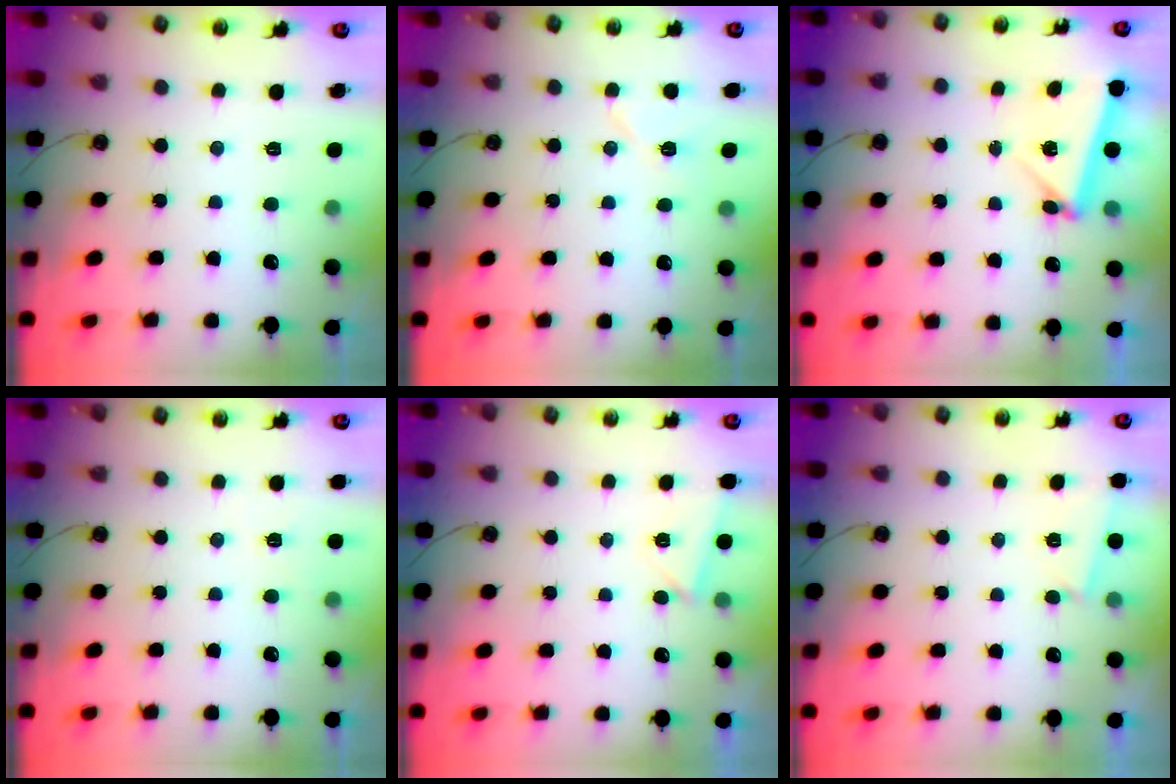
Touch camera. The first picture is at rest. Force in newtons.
{"total": 6.4, "press": 6.3, "slide": 1.4}
{"total": 5.8, "press": 5.8, "slide": 0.3}
{"total": 3.5, "press": 2.4, "slide": 2.5}
{"total": 4.3, "press": 3.8, "slide": 2.1}
{"total": 2.1, "press": 2.1, "slide": 0.5}